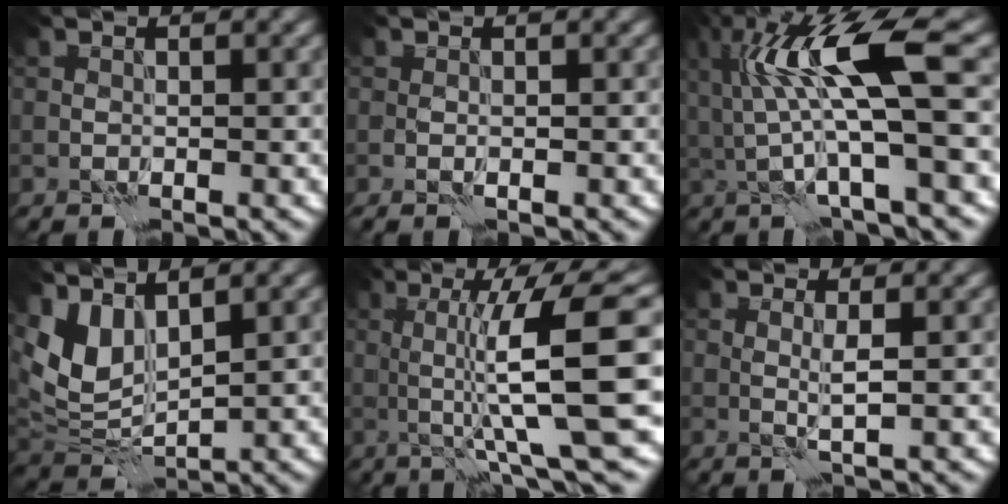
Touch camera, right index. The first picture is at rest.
{"total": 0.8, "force": [-0.2, 0.3, 0.7], "torque": [-0.017, -0.001, -0.003]}
{"total": 10.2, "force": [1.8, 2.3, 9.8], "torque": [-0.187, 0.002, 0.038]}
{"total": 5.7, "force": [2.7, 3.2, 3.9], "torque": [-0.094, -0.006, 0.055]}
{"total": 11.6, "force": [0.7, 2.2, 11.3], "torque": [-0.157, 0.007, 0.015]}
{"total": 1.4, "force": [0.3, 0.1, 1.4], "torque": [-0.029, -0.001, 0.003]}